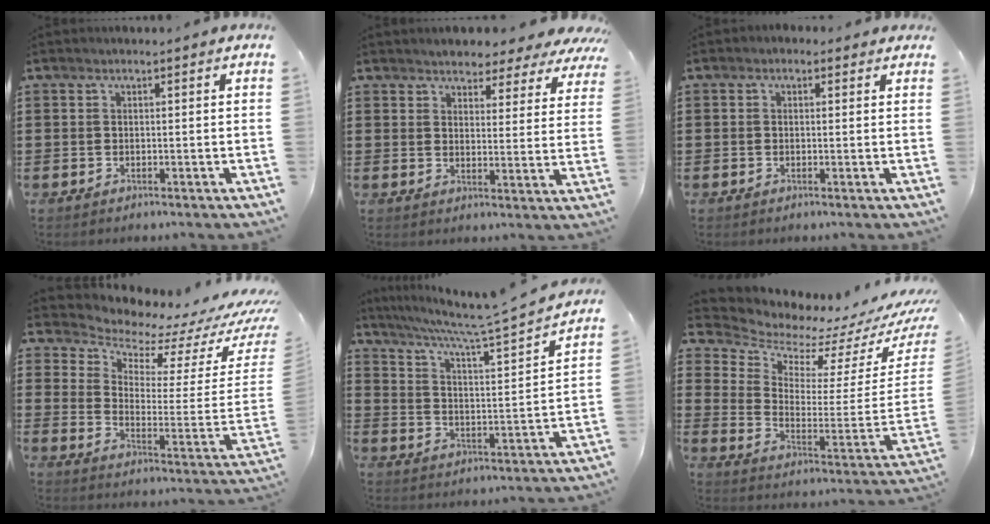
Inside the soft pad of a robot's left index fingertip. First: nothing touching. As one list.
[{"total": 3.4, "force": [3.4, 0.7, 0.1], "torque": [-0.022, -0.018, 0.057]}, {"total": 1.1, "force": [0.1, 1.0, 0.3], "torque": [-0.009, 0.006, 0.001]}, {"total": 5.6, "force": [5.3, 1.4, 1.1], "torque": [-0.044, -0.069, 0.085]}, {"total": 6.3, "force": [5.5, -0.9, 2.9], "torque": [-0.080, -0.047, 0.083]}, {"total": 3.4, "force": [3.2, 0.8, 0.7], "torque": [-0.024, -0.067, 0.047]}]